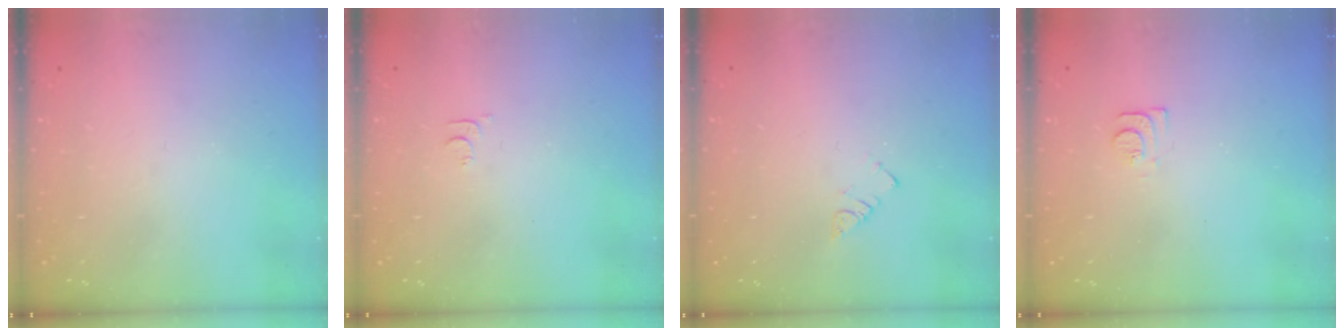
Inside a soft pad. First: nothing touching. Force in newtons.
{"total": 4.6, "press": 4.6, "slide": 0.6}
{"total": 2.3, "press": 2.3, "slide": 0.4}
{"total": 6.2, "press": 6.1, "slide": 0.6}